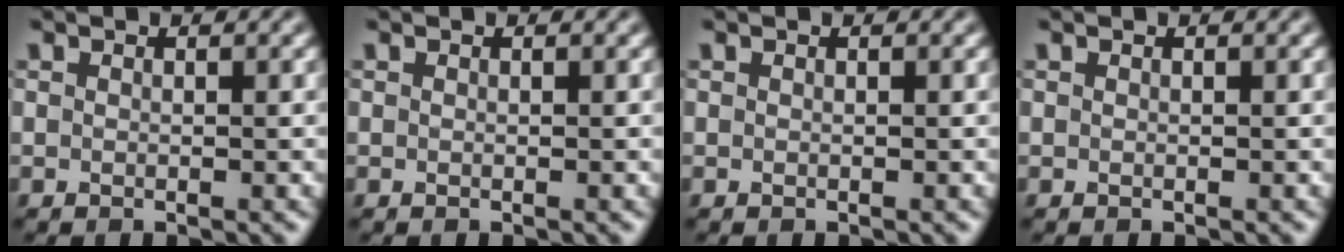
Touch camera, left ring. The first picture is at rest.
{"total": 0.0}
{"total": 0.0}
{"total": 0.0}